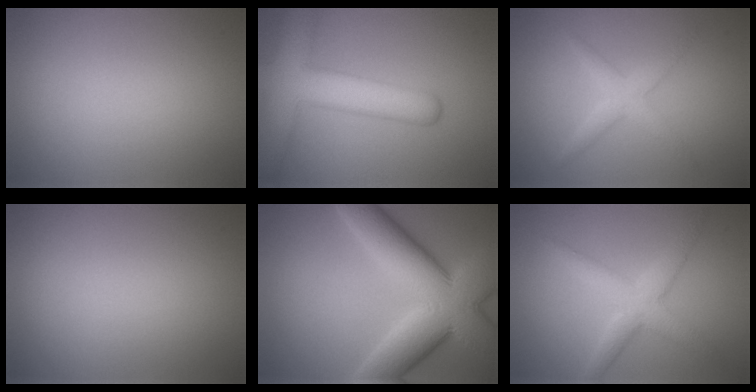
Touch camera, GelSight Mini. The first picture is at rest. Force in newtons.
{"total": 8.2, "press": 8.2, "slide": 0.3}
{"total": 2.3, "press": 2.3, "slide": 0.1}
{"total": 0.0}
{"total": 12.3, "press": 12.2, "slide": 0.9}
{"total": 3.6, "press": 3.6, "slide": 0.1}